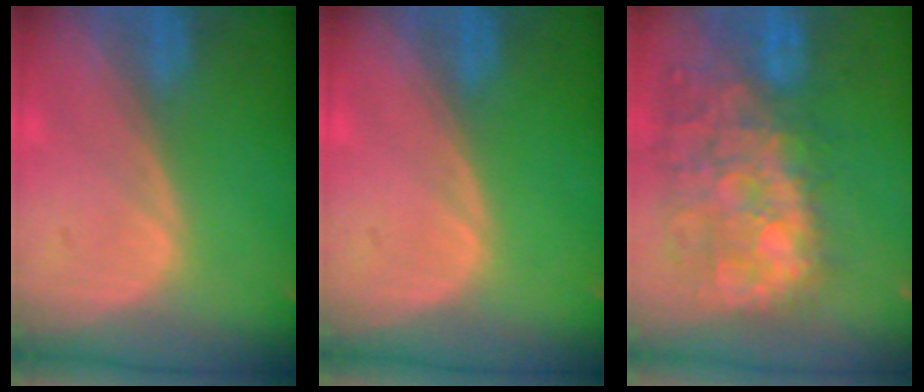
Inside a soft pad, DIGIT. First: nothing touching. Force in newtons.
{"total": 0.0}
{"total": 13.4, "press": 11.6, "slide": 6.7}